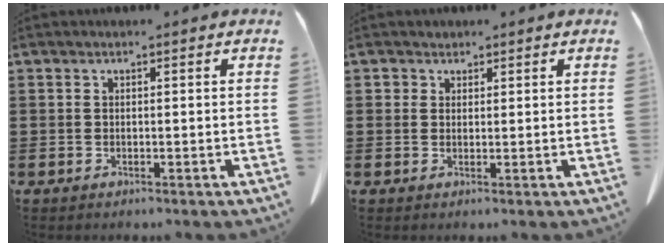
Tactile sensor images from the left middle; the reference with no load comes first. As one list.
[{"total": 1.4, "force": [1.1, 0.9, 0.1], "torque": [-0.006, 0.004, 0.021]}]